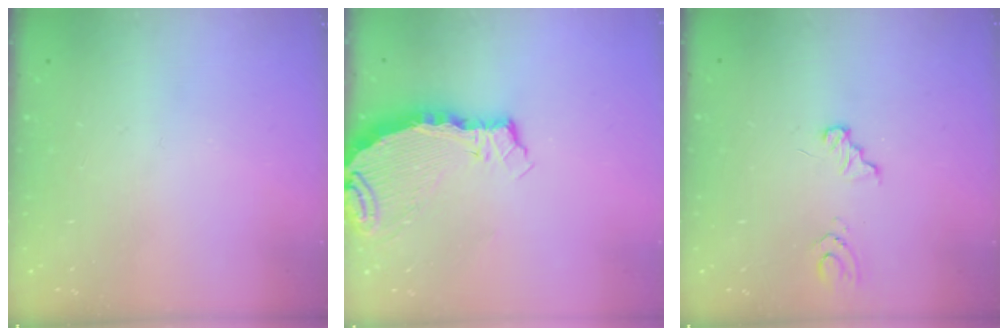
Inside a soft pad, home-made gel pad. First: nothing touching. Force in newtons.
{"total": 5.7, "press": 5.7, "slide": 0.6}
{"total": 4.6, "press": 4.6, "slide": 0.3}